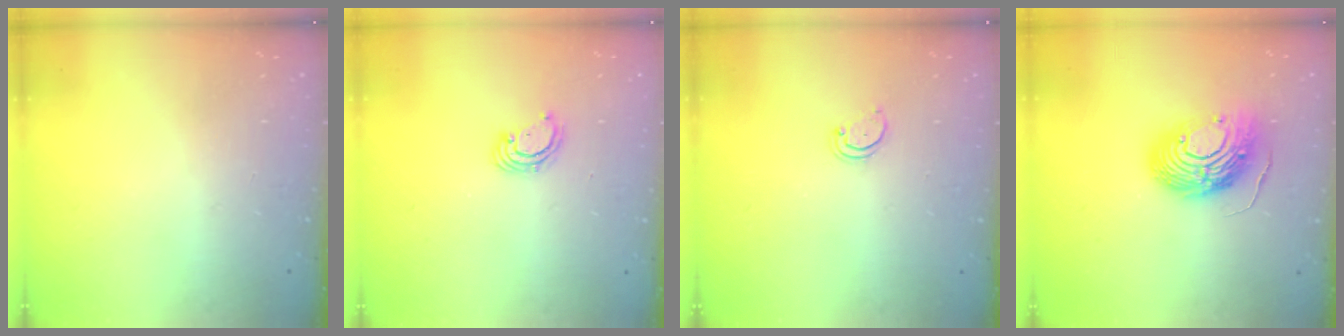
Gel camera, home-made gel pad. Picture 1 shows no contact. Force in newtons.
{"total": 3.5, "press": 3.5, "slide": 0.2}
{"total": 2.2, "press": 2.2, "slide": 0.2}
{"total": 13.7, "press": 13.5, "slide": 2.3}